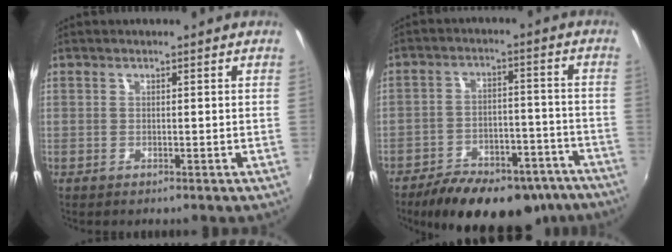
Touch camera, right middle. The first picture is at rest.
{"total": 21.5, "force": [-16.7, 9.1, 10.1], "torque": [-0.178, 0.009, -0.213]}